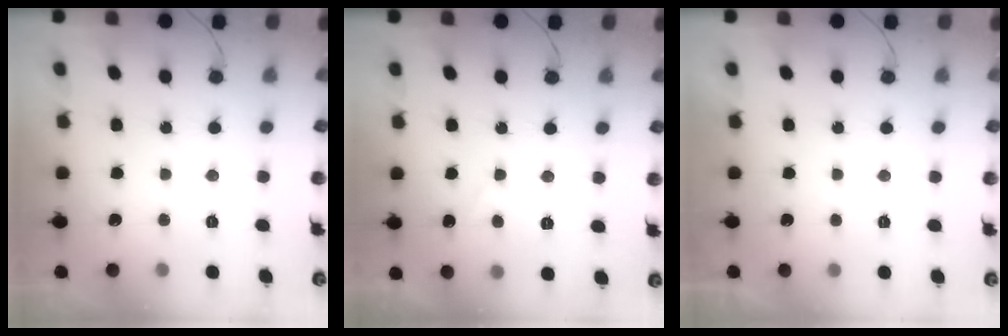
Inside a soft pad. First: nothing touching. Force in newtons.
{"total": 2.5, "press": 2.4, "slide": 0.8}
{"total": 2.3, "press": 2.2, "slide": 0.4}